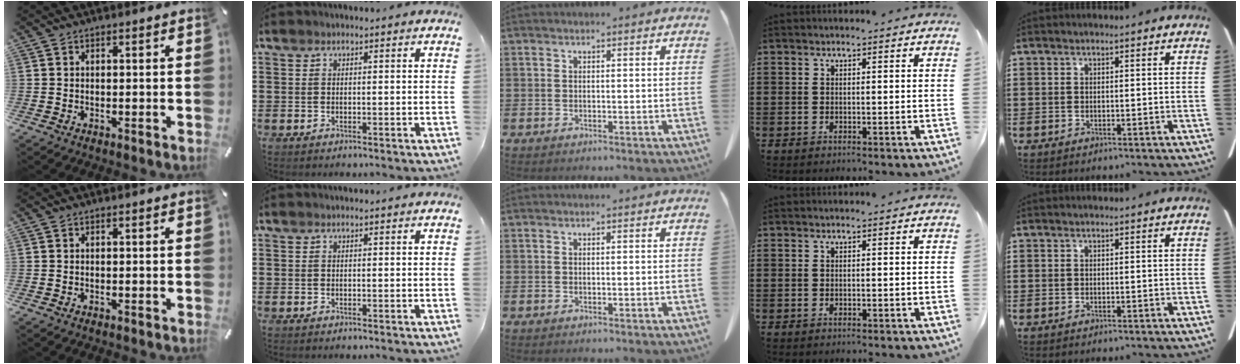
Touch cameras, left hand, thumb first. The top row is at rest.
{}